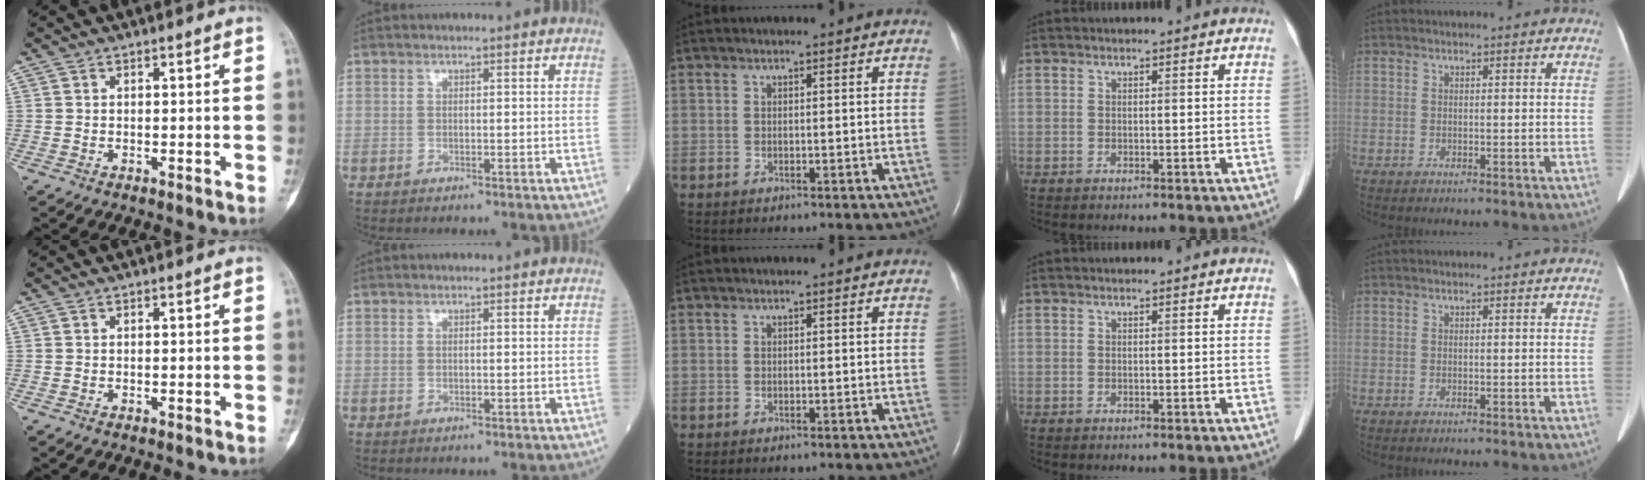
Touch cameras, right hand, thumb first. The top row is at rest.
{}